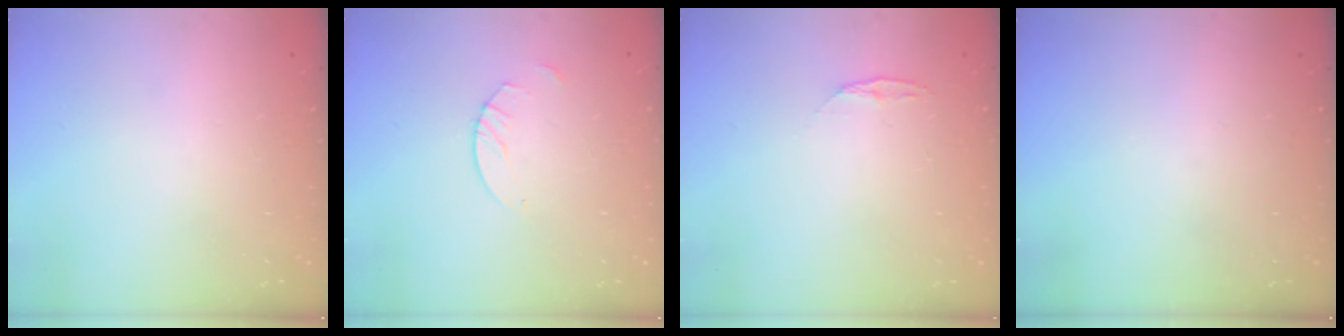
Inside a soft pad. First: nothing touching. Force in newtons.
{"total": 2.7, "press": 2.7, "slide": 0.2}
{"total": 4.1, "press": 4.1, "slide": 0.5}
{"total": 0.0}